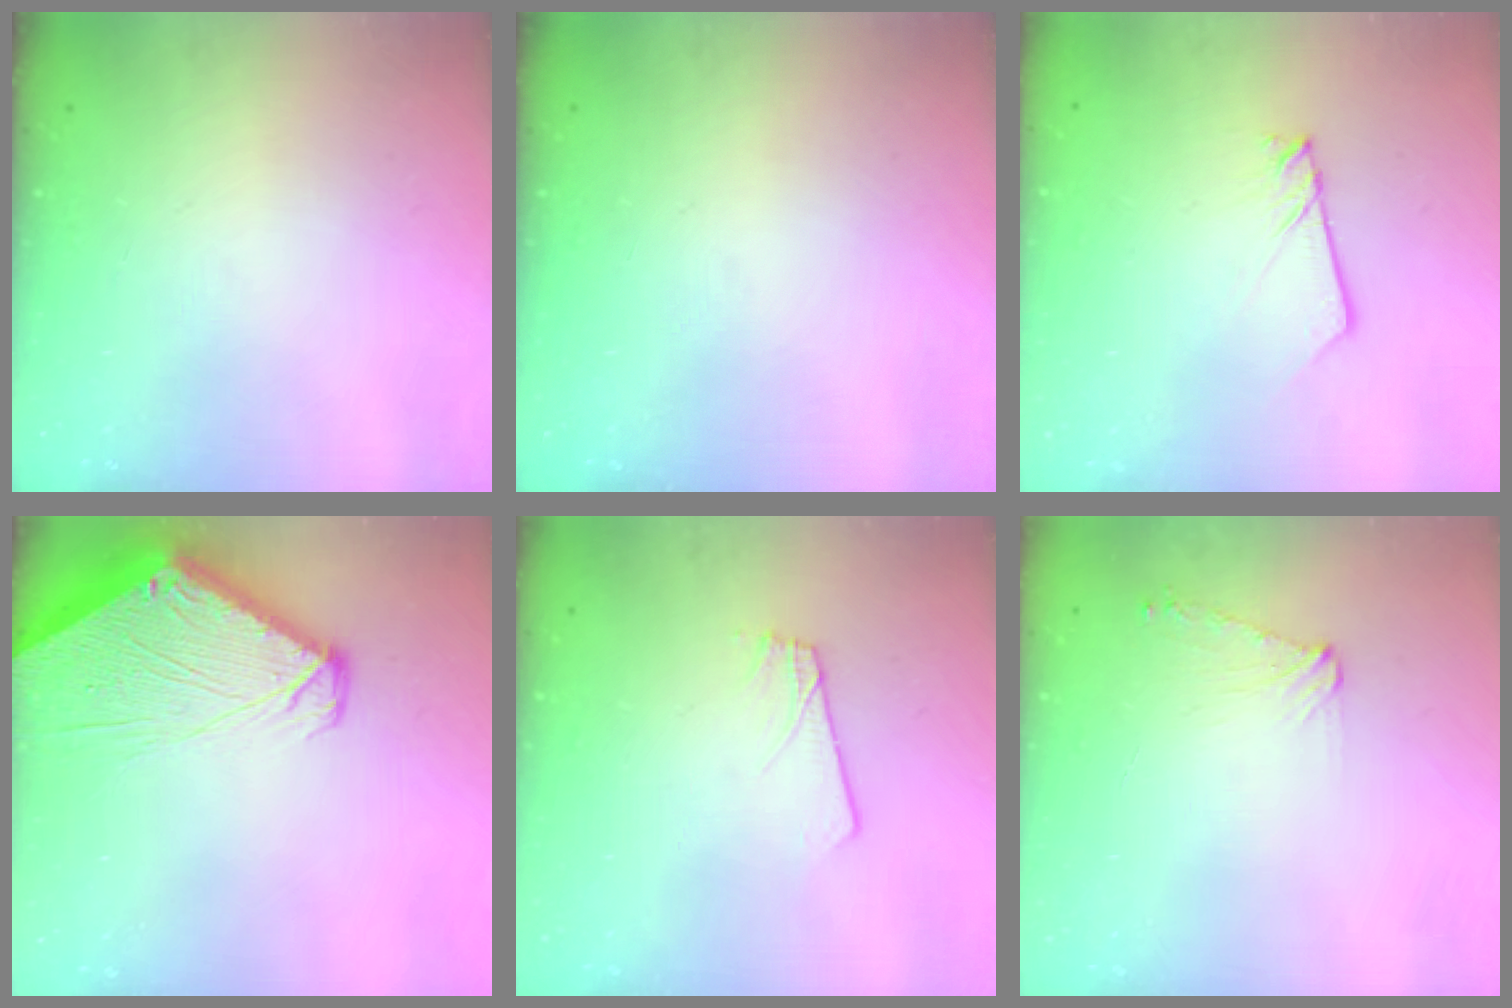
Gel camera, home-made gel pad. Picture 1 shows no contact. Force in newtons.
{"total": 0.0}
{"total": 2.5, "press": 2.5, "slide": 0.2}
{"total": 9.3, "press": 9.2, "slide": 1.0}
{"total": 1.8, "press": 1.8, "slide": 0.1}
{"total": 5.4, "press": 5.4, "slide": 0.8}